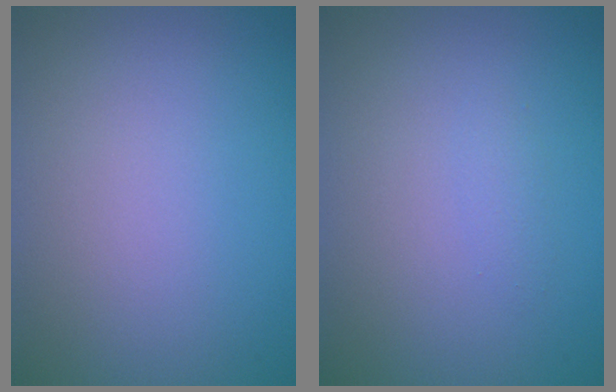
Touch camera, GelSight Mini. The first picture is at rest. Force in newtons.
{"total": 0.6, "press": 0.6, "slide": 0.0}